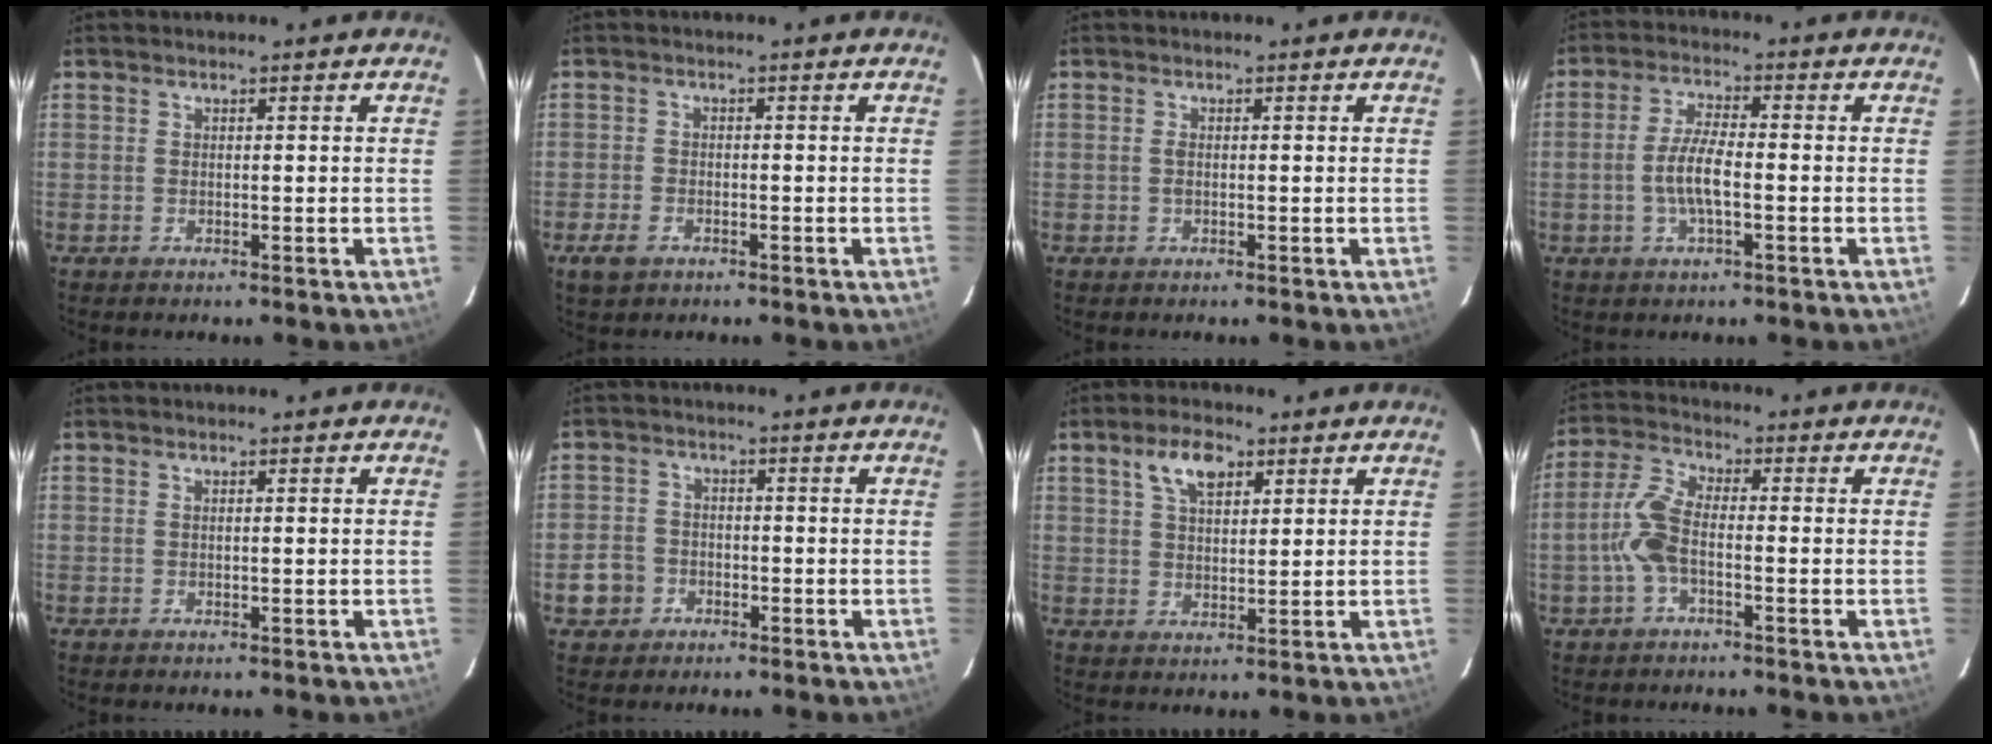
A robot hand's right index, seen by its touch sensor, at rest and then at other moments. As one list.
[{"total": 3.9, "force": [-2.3, 2.4, 2.0], "torque": [-0.051, -0.004, -0.040]}, {"total": 0.9, "force": [-0.1, 0.6, 0.6], "torque": [-0.011, 0.001, -0.003]}, {"total": 6.6, "force": [-1.4, 1.8, 6.1], "torque": [-0.125, 0.004, -0.028]}, {"total": 0.0}, {"total": 5.1, "force": [-2.3, 4.4, 1.1], "torque": [-0.030, 0.018, -0.037]}, {"total": 6.1, "force": [3.3, 3.0, 4.2], "torque": [-0.074, 0.013, 0.060]}, {"total": 6.9, "force": [-1.9, 2.7, 6.0], "torque": [-0.139, 0.011, -0.041]}]